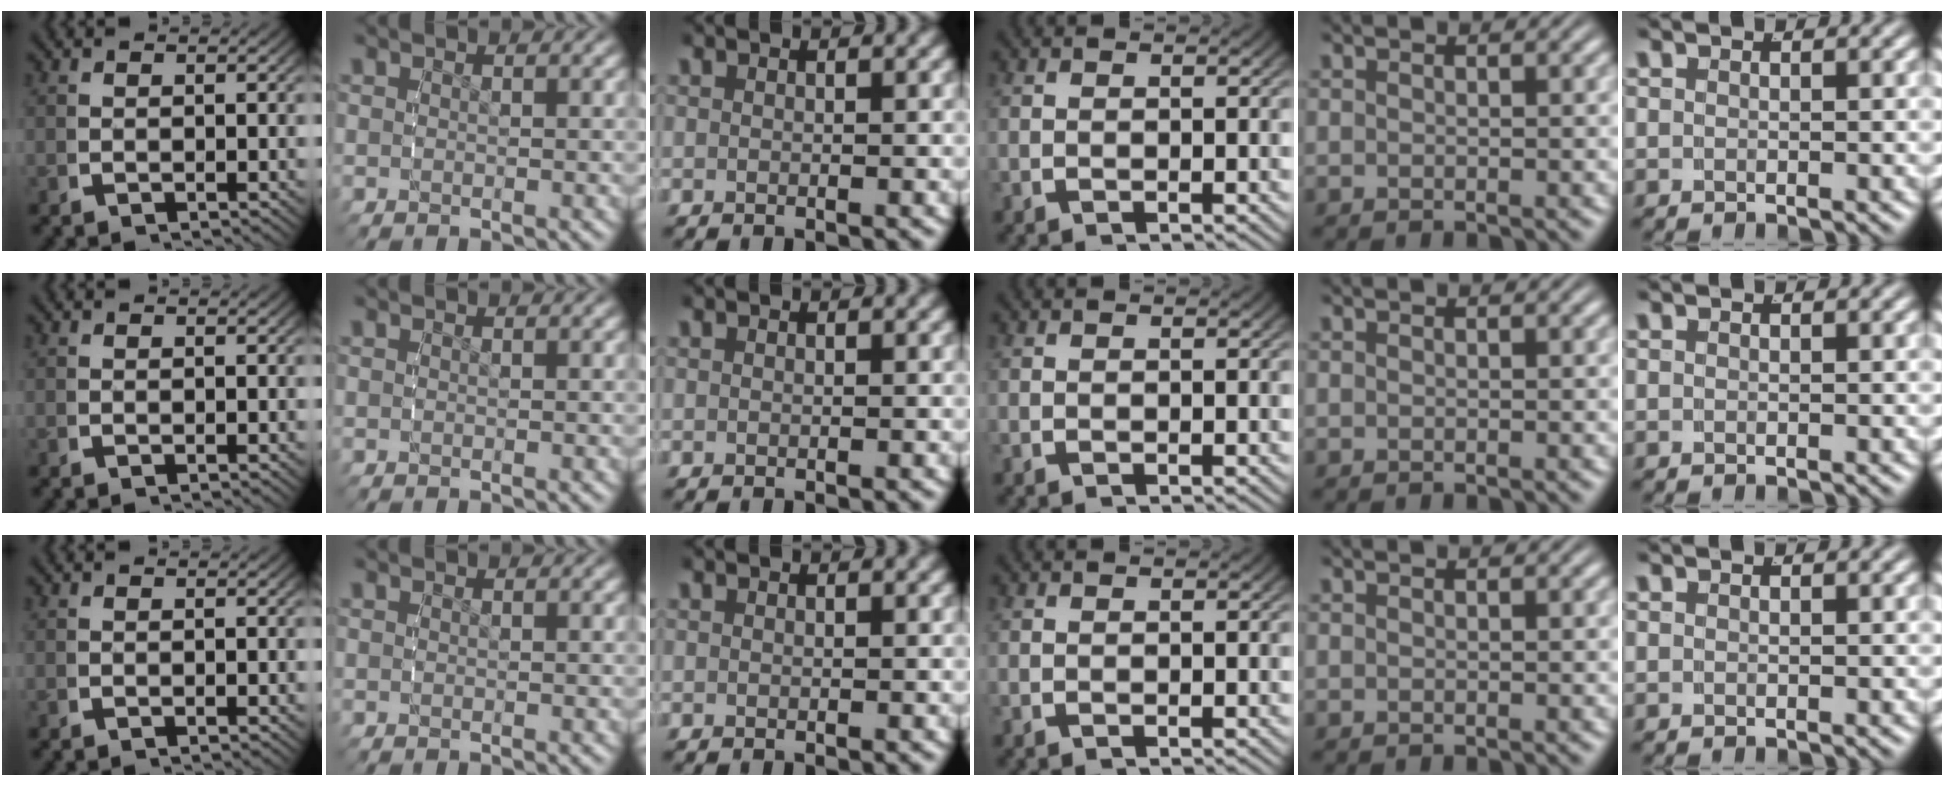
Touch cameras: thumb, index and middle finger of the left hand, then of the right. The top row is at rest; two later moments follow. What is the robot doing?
{"motion": "reach", "object": "calculator"}